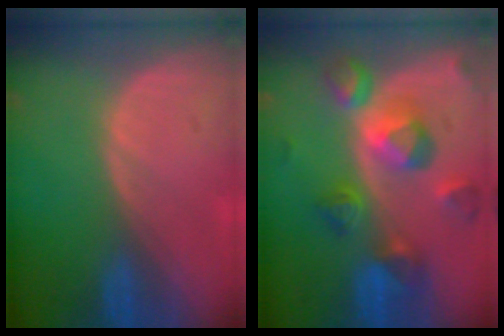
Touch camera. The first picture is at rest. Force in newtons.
{"total": 10.4, "press": 9.3, "slide": 4.7}